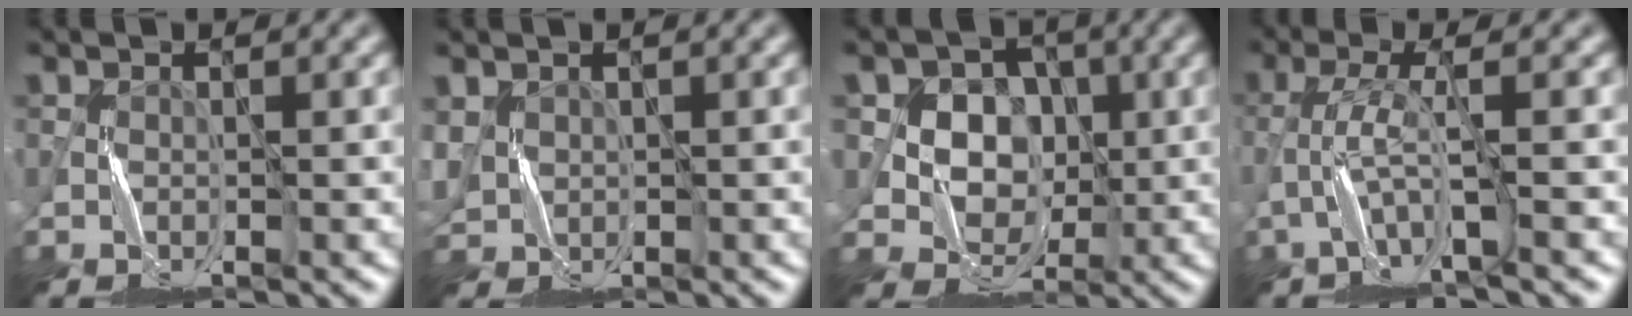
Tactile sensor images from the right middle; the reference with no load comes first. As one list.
[{"total": 2.4, "force": [0.8, 2.0, 1.0], "torque": [-0.037, 0.000, 0.021]}, {"total": 7.2, "force": [1.2, 6.3, 3.4], "torque": [-0.056, 0.014, 0.017]}, {"total": 3.0, "force": [-1.6, -0.1, 2.5], "torque": [-0.057, 0.010, -0.036]}]